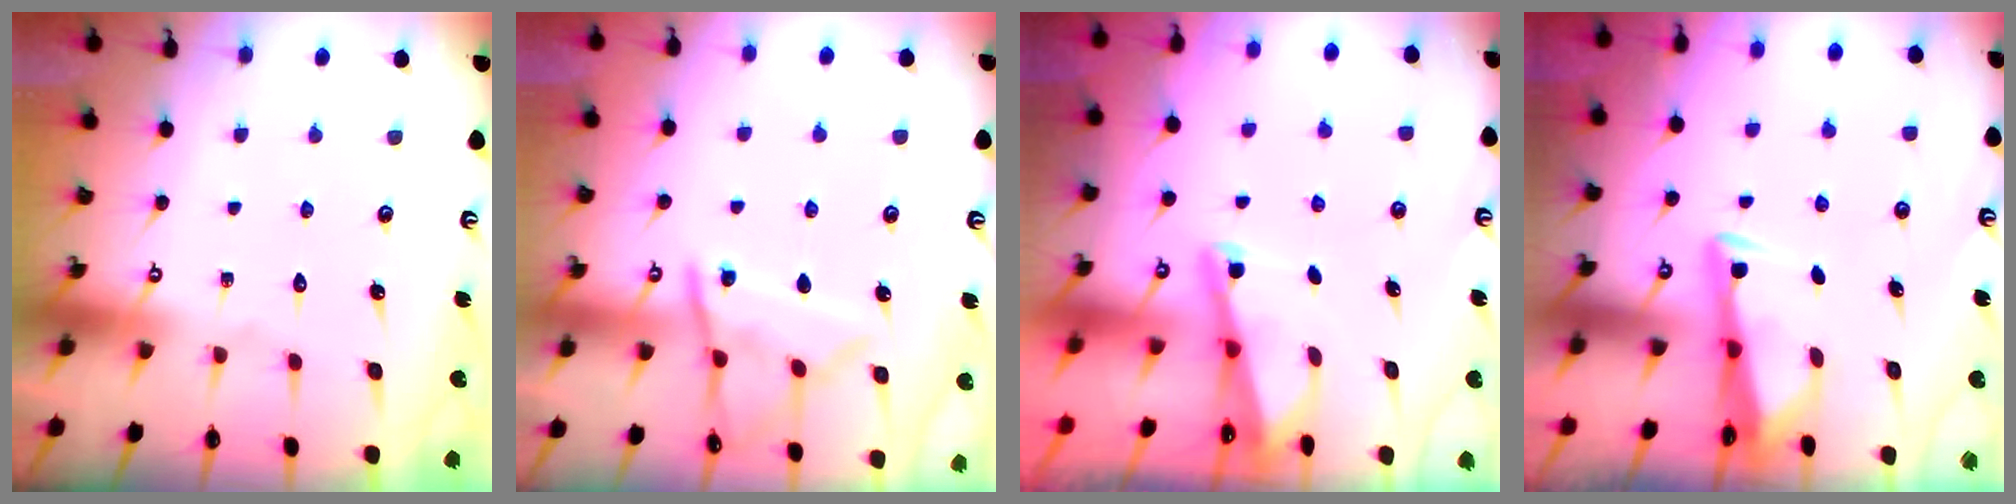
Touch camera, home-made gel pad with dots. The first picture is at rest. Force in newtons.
{"total": 11.3, "press": 11.3, "slide": 1.0}
{"total": 1.9, "press": 1.9, "slide": 0.4}
{"total": 3.5, "press": 3.5, "slide": 0.3}